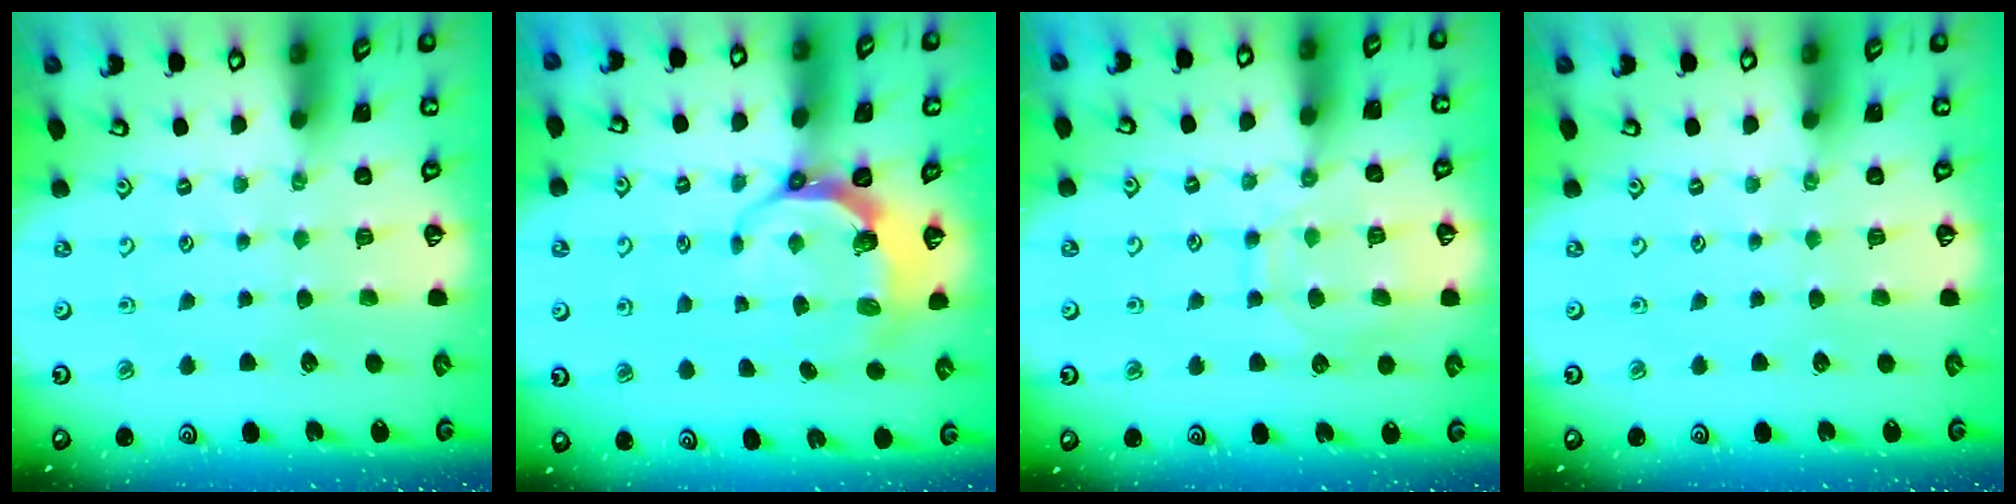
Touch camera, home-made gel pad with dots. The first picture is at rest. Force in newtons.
{"total": 7.2, "press": 5.9, "slide": 4.1}
{"total": 11.2, "press": 11.1, "slide": 1.0}
{"total": 0.0}